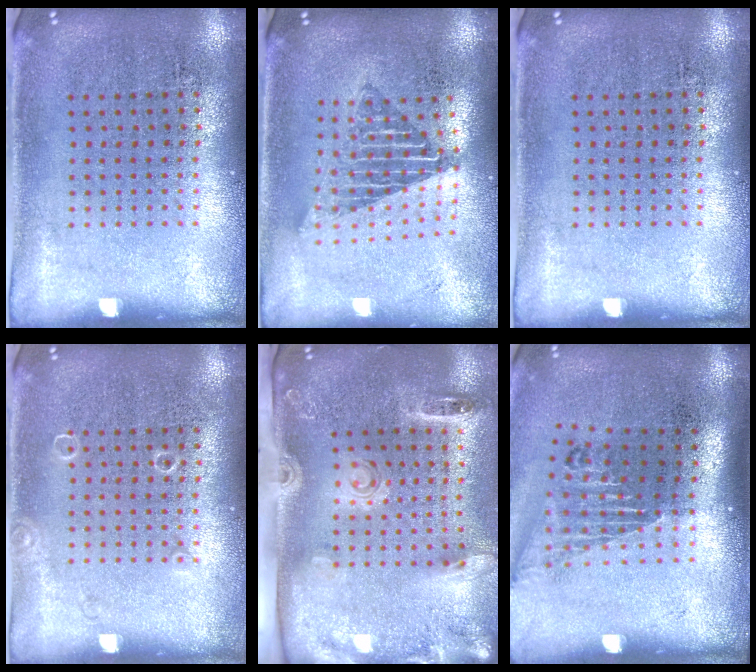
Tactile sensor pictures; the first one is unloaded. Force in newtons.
{"total": 1.7, "press": 1.4, "slide": 1.0}
{"total": 0.0}
{"total": 0.6, "press": 0.6, "slide": 0.1}
{"total": 2.8, "press": 1.9, "slide": 2.0}
{"total": 1.6, "press": 1.3, "slide": 0.9}